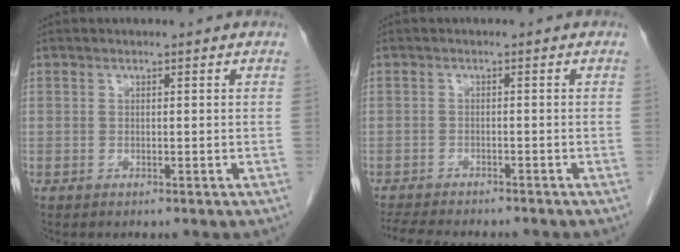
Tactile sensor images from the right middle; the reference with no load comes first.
{"total": 9.4, "force": [-8.4, 1.7, 4.0], "torque": [-0.065, -0.010, -0.122]}